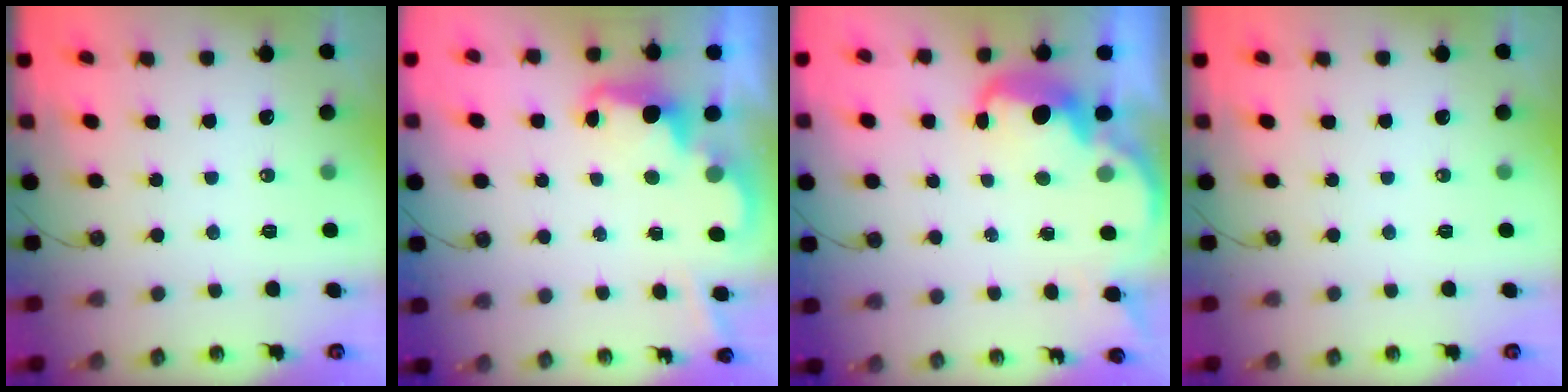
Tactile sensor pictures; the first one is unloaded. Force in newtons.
{"total": 2.5, "press": 2.4, "slide": 0.5}
{"total": 4.9, "press": 4.9, "slide": 0.8}
{"total": 0.0}